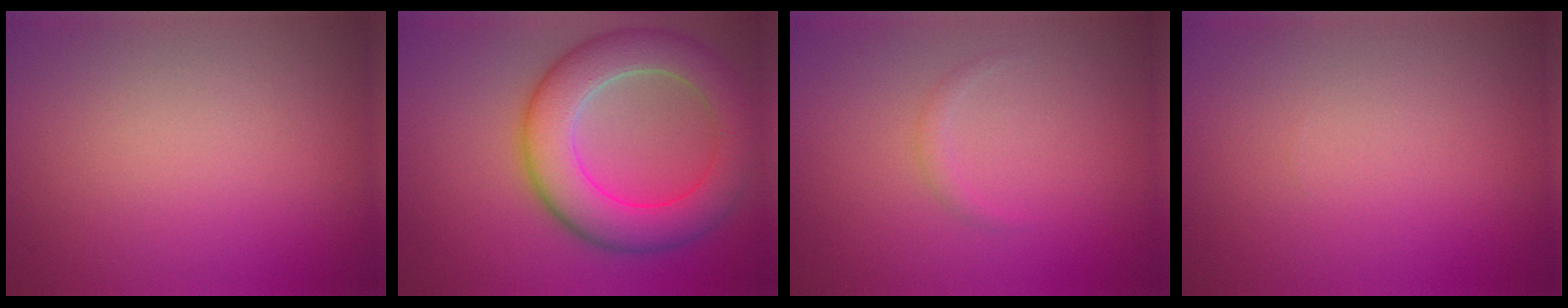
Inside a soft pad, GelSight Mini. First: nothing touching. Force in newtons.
{"total": 8.3, "press": 8.3, "slide": 0.4}
{"total": 0.8, "press": 0.8, "slide": 0.1}
{"total": 0.0}